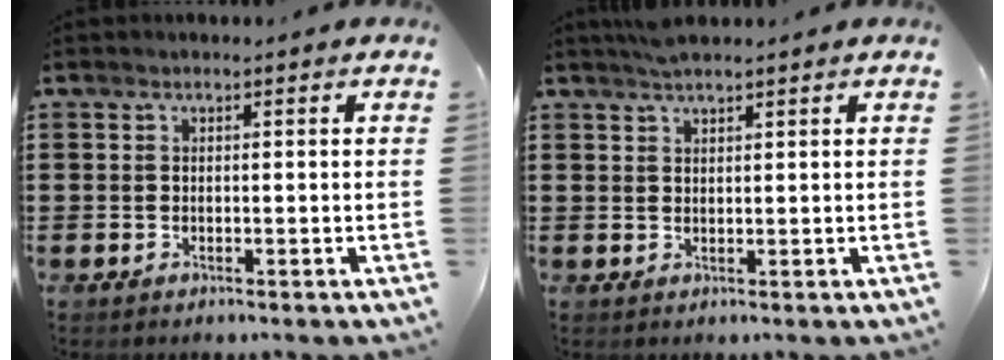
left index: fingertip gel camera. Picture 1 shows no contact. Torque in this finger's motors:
{"motor_torque": [0.20, -0.15, 0.02, 0.02]}